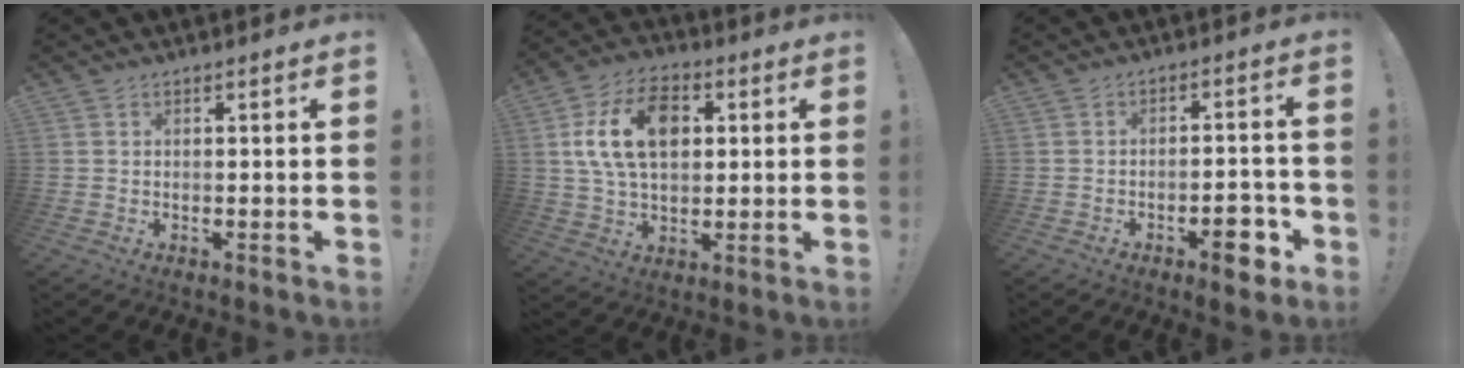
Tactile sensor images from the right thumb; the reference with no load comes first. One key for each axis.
{"total": 16.2, "fx": 3.6, "fy": 10.8, "fz": 11.5, "tx": -0.197, "ty": 0.001, "tz": 0.066}
{"total": 8.1, "fx": -4.0, "fy": 3.7, "fz": 6.0, "tx": -0.056, "ty": 0.017, "tz": -0.066}